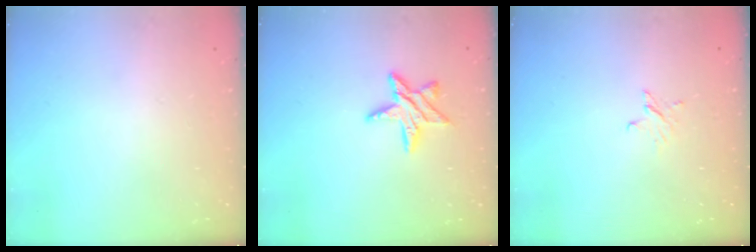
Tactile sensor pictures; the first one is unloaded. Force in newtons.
{"total": 10.0, "press": 10.0, "slide": 0.6}
{"total": 2.4, "press": 2.4, "slide": 0.2}